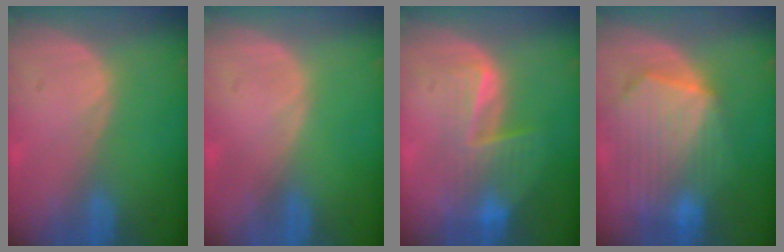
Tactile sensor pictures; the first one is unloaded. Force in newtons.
{"total": 0.0}
{"total": 7.2, "press": 6.6, "slide": 2.9}
{"total": 10.5, "press": 9.2, "slide": 5.1}